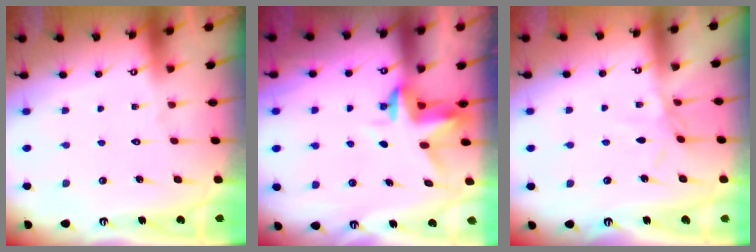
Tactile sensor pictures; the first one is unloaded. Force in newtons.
{"total": 3.3, "press": 3.3, "slide": 0.4}
{"total": 4.6, "press": 4.6, "slide": 0.4}